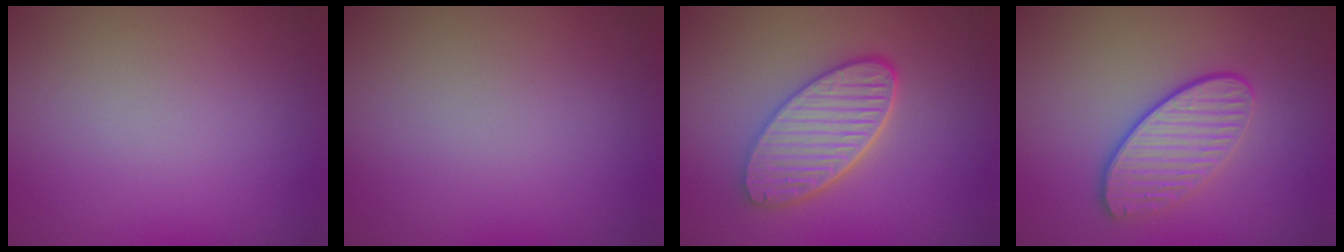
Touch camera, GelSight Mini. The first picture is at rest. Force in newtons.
{"total": 0.0}
{"total": 5.7, "press": 4.4, "slide": 3.6}
{"total": 3.5, "press": 3.3, "slide": 1.3}